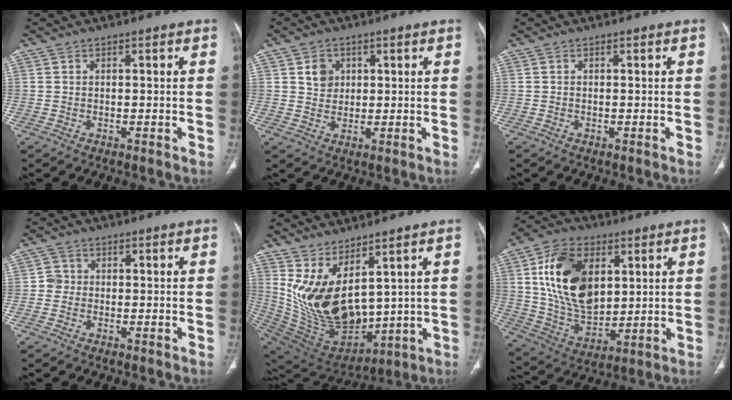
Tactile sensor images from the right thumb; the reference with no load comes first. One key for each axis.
{"total": 4.2, "fx": 1.5, "fy": 3.6, "fz": 1.7, "tx": -0.009, "ty": -0.006, "tz": 0.027}
{"total": 0.0}
{"total": 2.0, "fx": -0.2, "fy": 2.0, "fz": 0.4, "tx": 0.008, "ty": 0.008, "tz": -0.009}
{"total": 16.9, "fx": 6.4, "fy": 7.9, "fz": 13.5, "tx": -0.241, "ty": -0.062, "tz": 0.159}
{"total": 19.6, "fx": 5.3, "fy": 12.4, "fz": 14.2, "tx": -0.227, "ty": -0.017, "tz": 0.106}